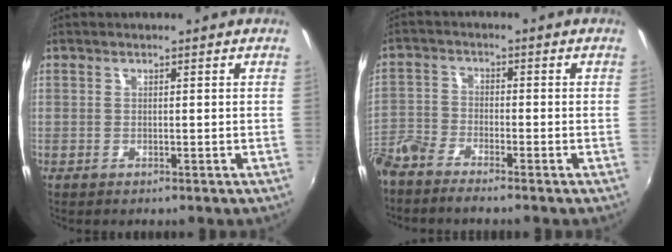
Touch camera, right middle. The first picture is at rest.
{"total": 5.9, "force": [-5.3, 1.3, 2.4], "torque": [-0.071, -0.008, -0.114]}